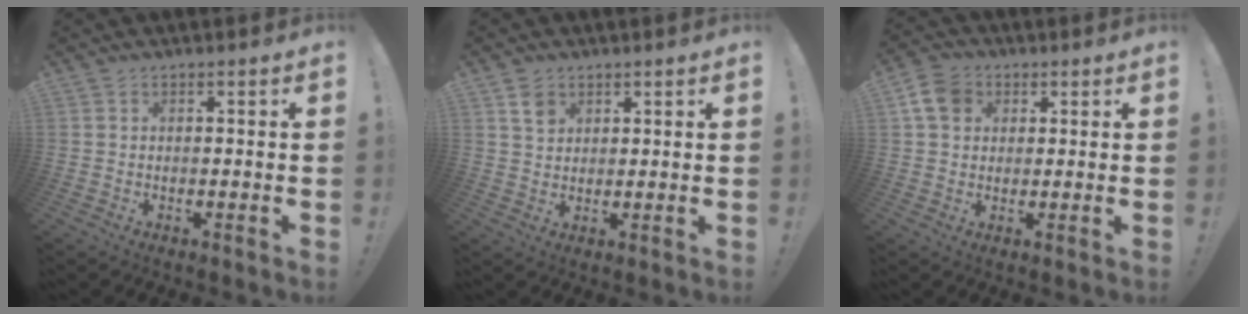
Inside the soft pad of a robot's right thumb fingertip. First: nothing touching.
{"total": 4.4, "force": [2.8, 3.1, 1.6], "torque": [-0.008, -0.014, 0.049]}
{"total": 8.7, "force": [3.1, 6.9, 4.2], "torque": [-0.075, 0.000, 0.063]}